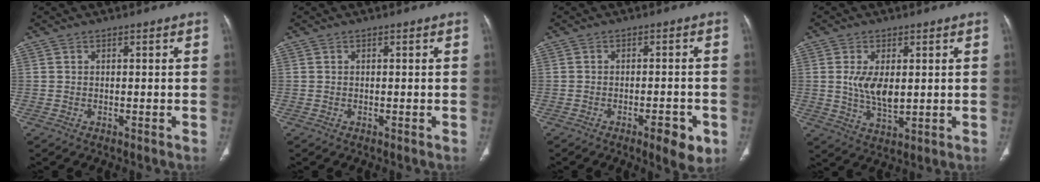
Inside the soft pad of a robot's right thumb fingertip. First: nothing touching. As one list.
[{"total": 0.0}, {"total": 6.2, "force": [-3.0, 2.0, 5.1], "torque": [-0.060, 0.004, -0.036]}, {"total": 7.3, "force": [1.0, 3.6, 6.2], "torque": [-0.116, -0.016, 0.024]}]